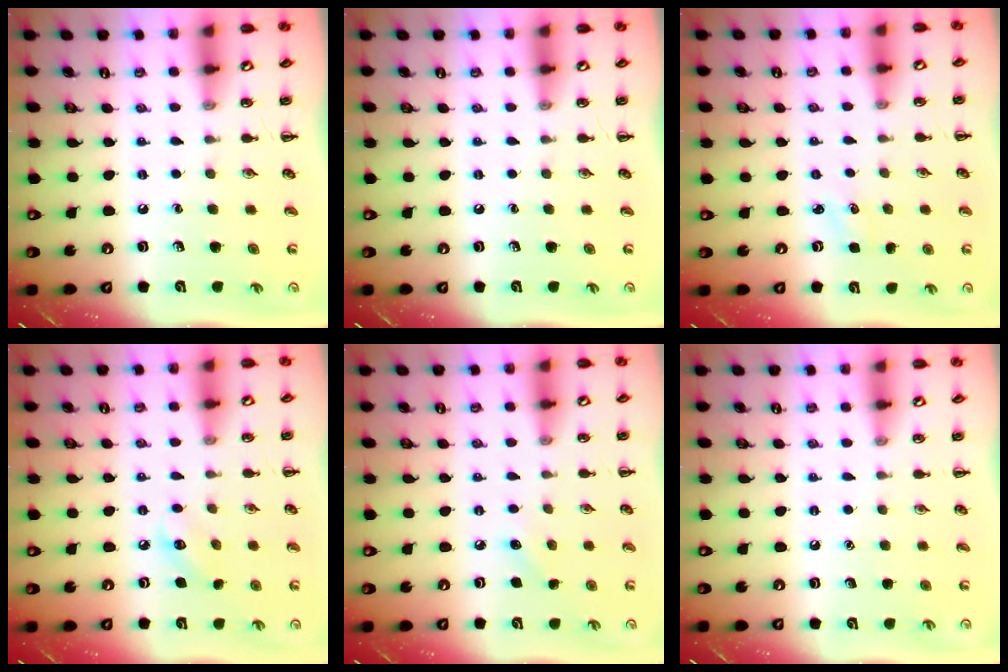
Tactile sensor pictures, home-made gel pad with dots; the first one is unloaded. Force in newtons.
{"total": 0.0}
{"total": 1.8, "press": 1.7, "slide": 0.5}
{"total": 6.2, "press": 6.0, "slide": 1.7}
{"total": 5.7, "press": 5.6, "slide": 1.4}
{"total": 1.4, "press": 1.4, "slide": 0.1}